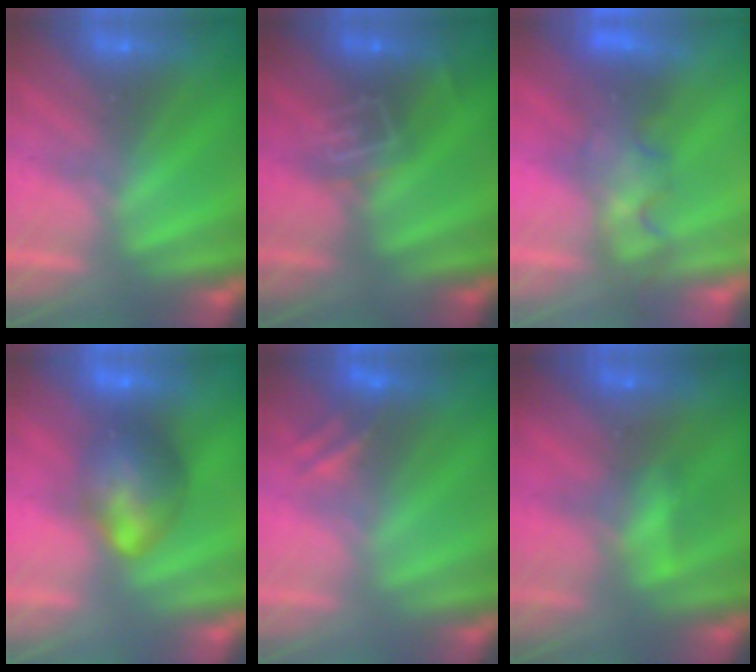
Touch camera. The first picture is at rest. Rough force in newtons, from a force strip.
{"total": 2.7}
{"total": 4.3}
{"total": 9.5}
{"total": 2.6}
{"total": 4.6}